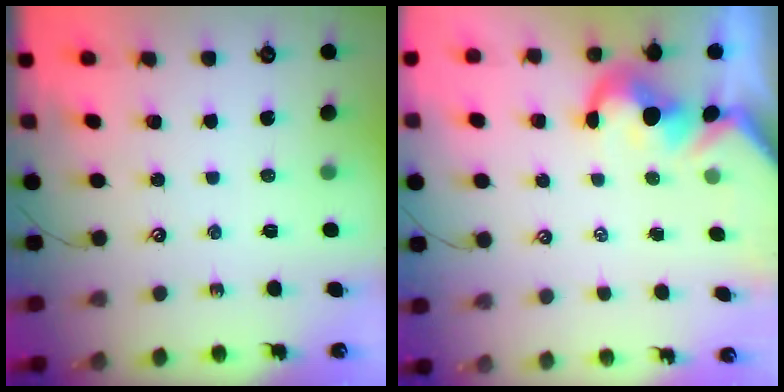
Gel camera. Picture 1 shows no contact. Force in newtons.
{"total": 3.0, "press": 2.8, "slide": 1.0}